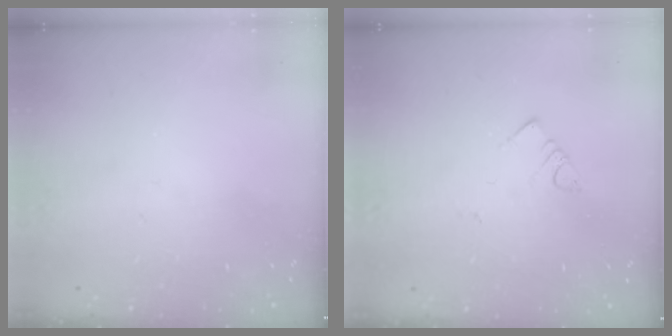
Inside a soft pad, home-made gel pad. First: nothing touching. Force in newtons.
{"total": 2.7, "press": 2.6, "slide": 0.5}